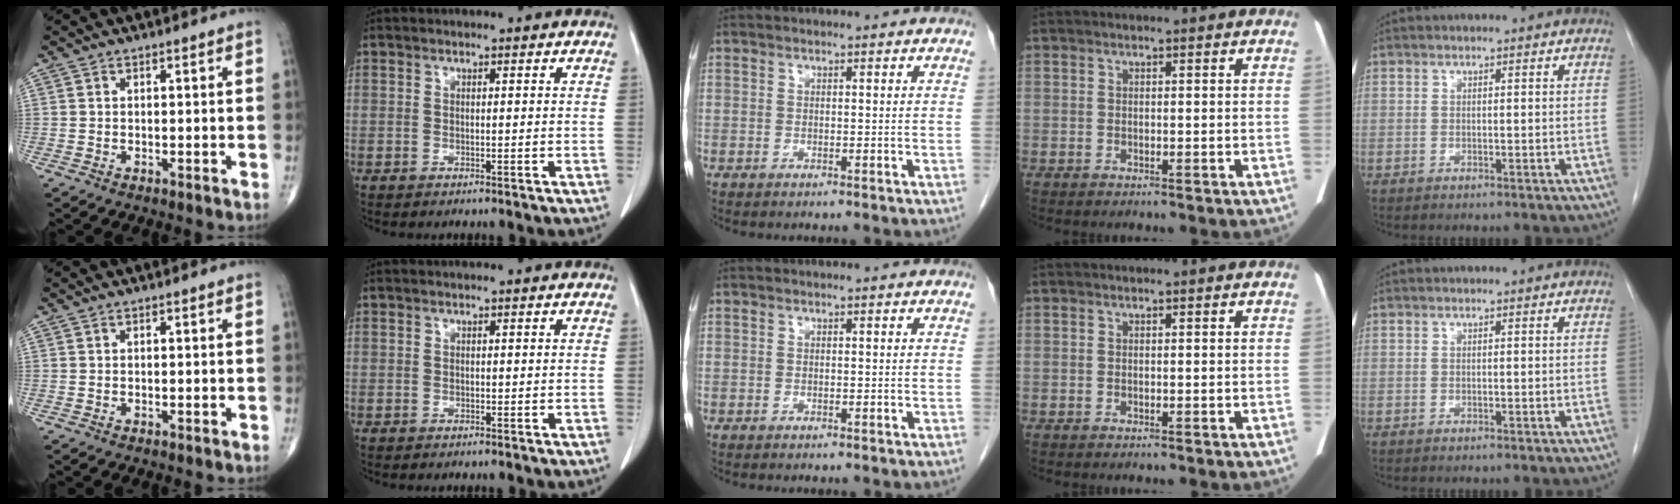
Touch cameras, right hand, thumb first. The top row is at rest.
{}